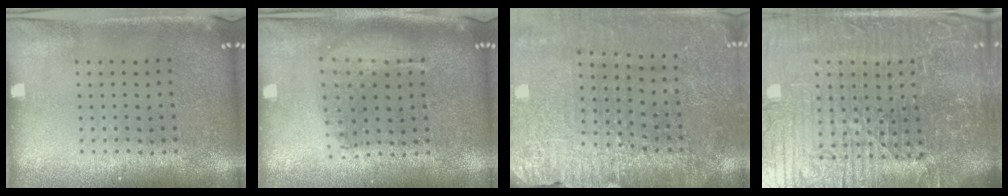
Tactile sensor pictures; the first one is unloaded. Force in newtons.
{"total": 1.6, "press": 1.4, "slide": 0.7}
{"total": 2.9, "press": 2.9, "slide": 0.3}
{"total": 7.8, "press": 7.0, "slide": 3.5}